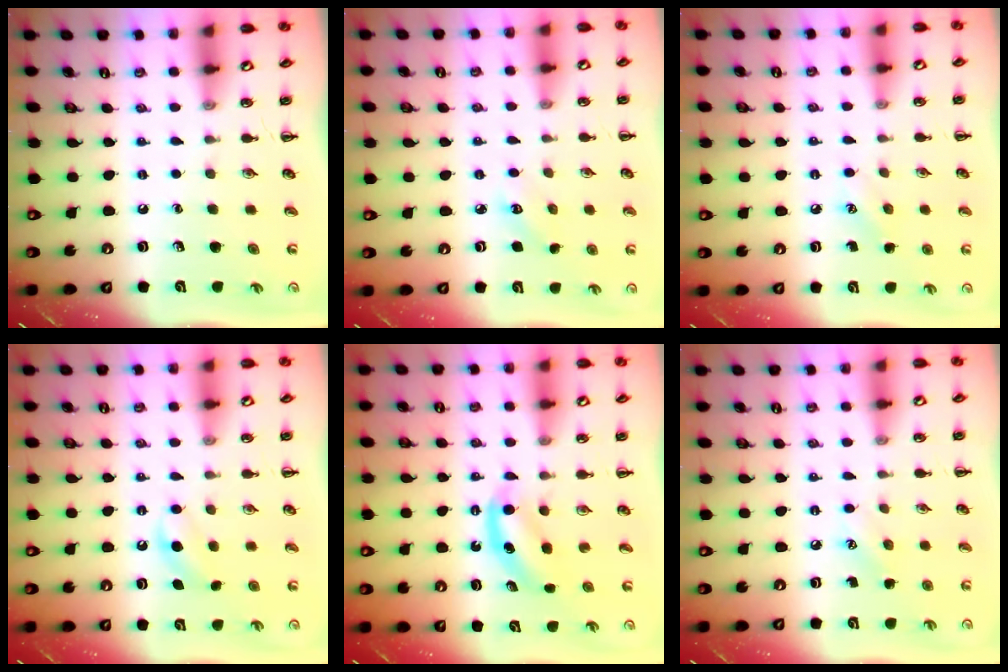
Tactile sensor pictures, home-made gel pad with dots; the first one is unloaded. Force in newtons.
{"total": 2.6, "press": 2.5, "slide": 0.7}
{"total": 6.8, "press": 6.6, "slide": 1.7}
{"total": 6.1, "press": 5.9, "slide": 1.5}
{"total": 5.4, "press": 5.3, "slide": 1.0}
{"total": 6.3, "press": 6.0, "slide": 1.8}